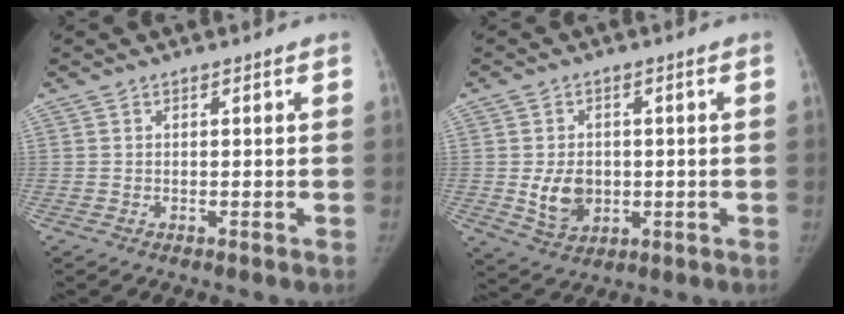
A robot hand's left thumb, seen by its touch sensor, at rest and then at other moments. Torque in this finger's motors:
{"motor_torque": [0.20, 1.46, 0.63, -0.74, 0.26]}